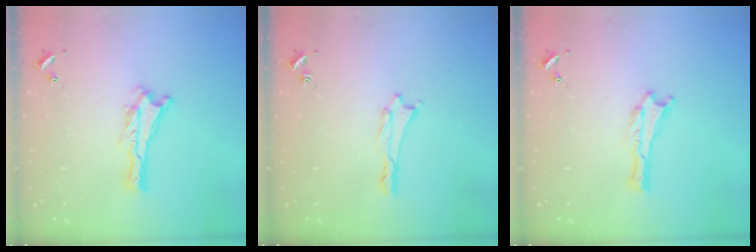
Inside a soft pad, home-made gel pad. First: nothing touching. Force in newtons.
{"total": 0.6, "press": 0.5, "slide": 0.2}
{"total": 0.0}